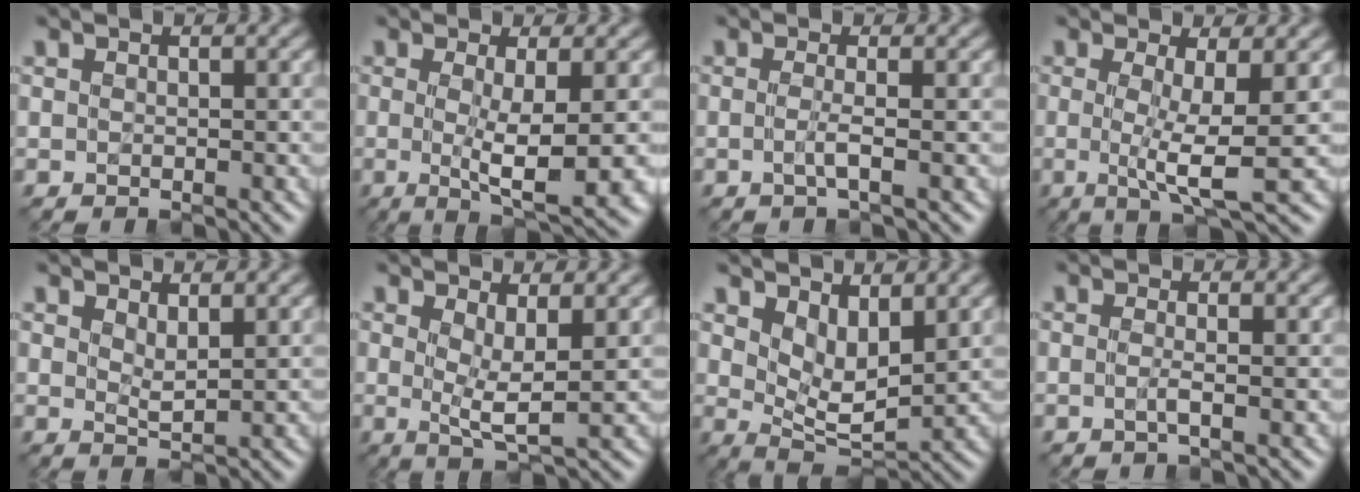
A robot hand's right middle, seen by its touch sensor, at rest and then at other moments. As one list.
[{"total": 5.2, "force": [-0.7, 0.5, 5.2], "torque": [-0.089, -0.011, -0.010]}, {"total": 1.3, "force": [-0.7, -0.3, 1.1], "torque": [-0.026, -0.001, -0.015]}, {"total": 3.7, "force": [-0.3, -0.2, 3.7], "torque": [-0.067, -0.011, -0.008]}, {"total": 1.1, "force": [0.7, 0.0, 0.8], "torque": [-0.019, -0.003, 0.016]}, {"total": 2.5, "force": [0.5, 0.2, 2.4], "torque": [-0.048, -0.008, 0.010]}, {"total": 3.5, "force": [1.8, 1.4, 2.6], "torque": [-0.057, -0.015, 0.028]}, {"total": 1.0, "force": [-0.6, -0.2, 0.7], "torque": [-0.015, -0.001, -0.012]}]